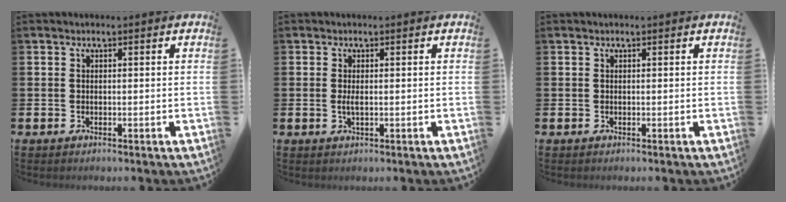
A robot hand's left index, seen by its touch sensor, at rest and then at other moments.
{"total": 1.3, "force": [0.0, 0.4, 1.2], "torque": [-0.021, 0.000, -0.002]}
{"total": 0.0}